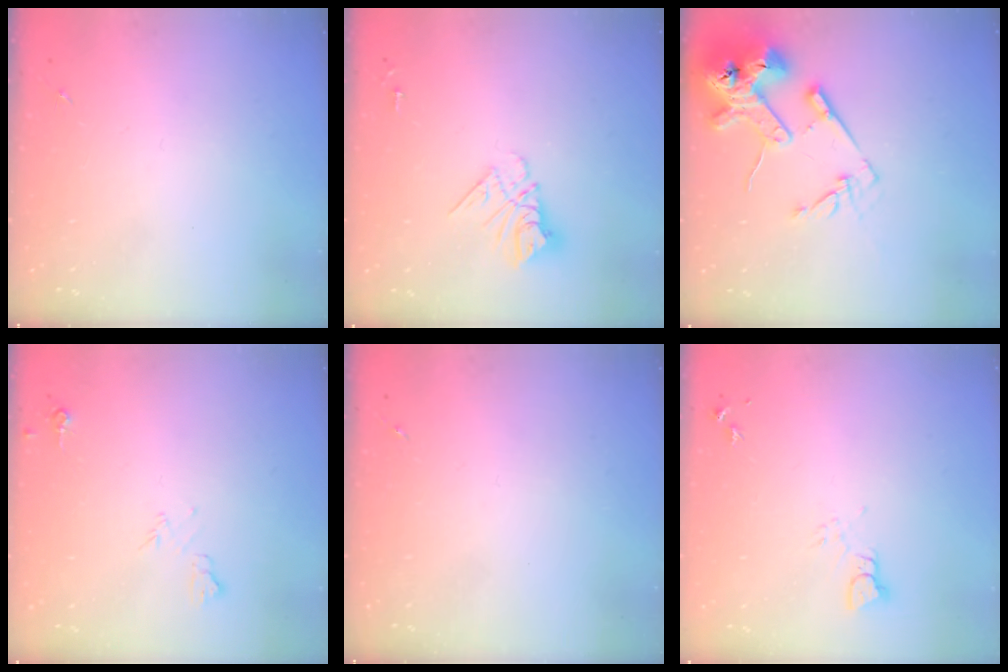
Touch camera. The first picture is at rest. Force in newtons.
{"total": 9.8, "press": 9.7, "slide": 0.8}
{"total": 16.8, "press": 16.7, "slide": 1.9}
{"total": 6.4, "press": 6.3, "slide": 1.2}
{"total": 0.0}
{"total": 3.0, "press": 3.0, "slide": 0.2}